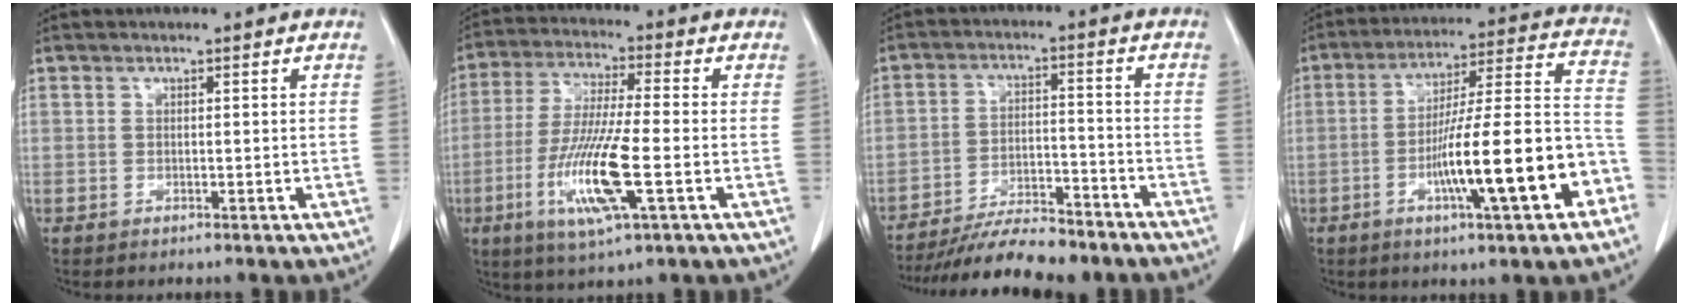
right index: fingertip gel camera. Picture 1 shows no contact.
{"total": 12.7, "force": [-3.8, 0.9, 12.1], "torque": [-0.249, -0.020, -0.074]}
{"total": 12.4, "force": [-11.0, 2.3, 5.2], "torque": [-0.080, 0.002, -0.175]}
{"total": 18.4, "force": [-7.0, 1.8, 16.9], "torque": [-0.239, 0.017, -0.103]}